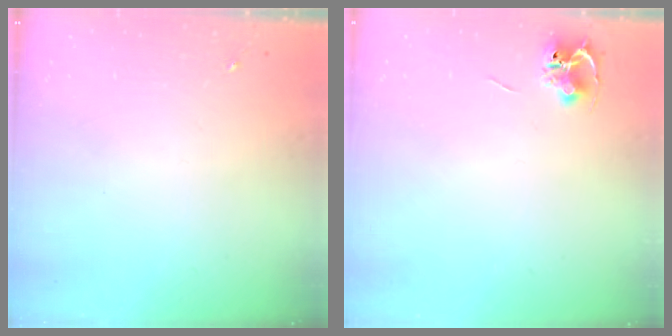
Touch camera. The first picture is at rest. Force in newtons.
{"total": 6.5, "press": 6.5, "slide": 0.5}